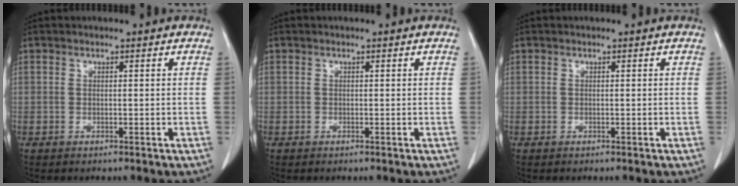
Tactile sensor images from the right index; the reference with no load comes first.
{"total": 0.0}
{"total": 0.0}